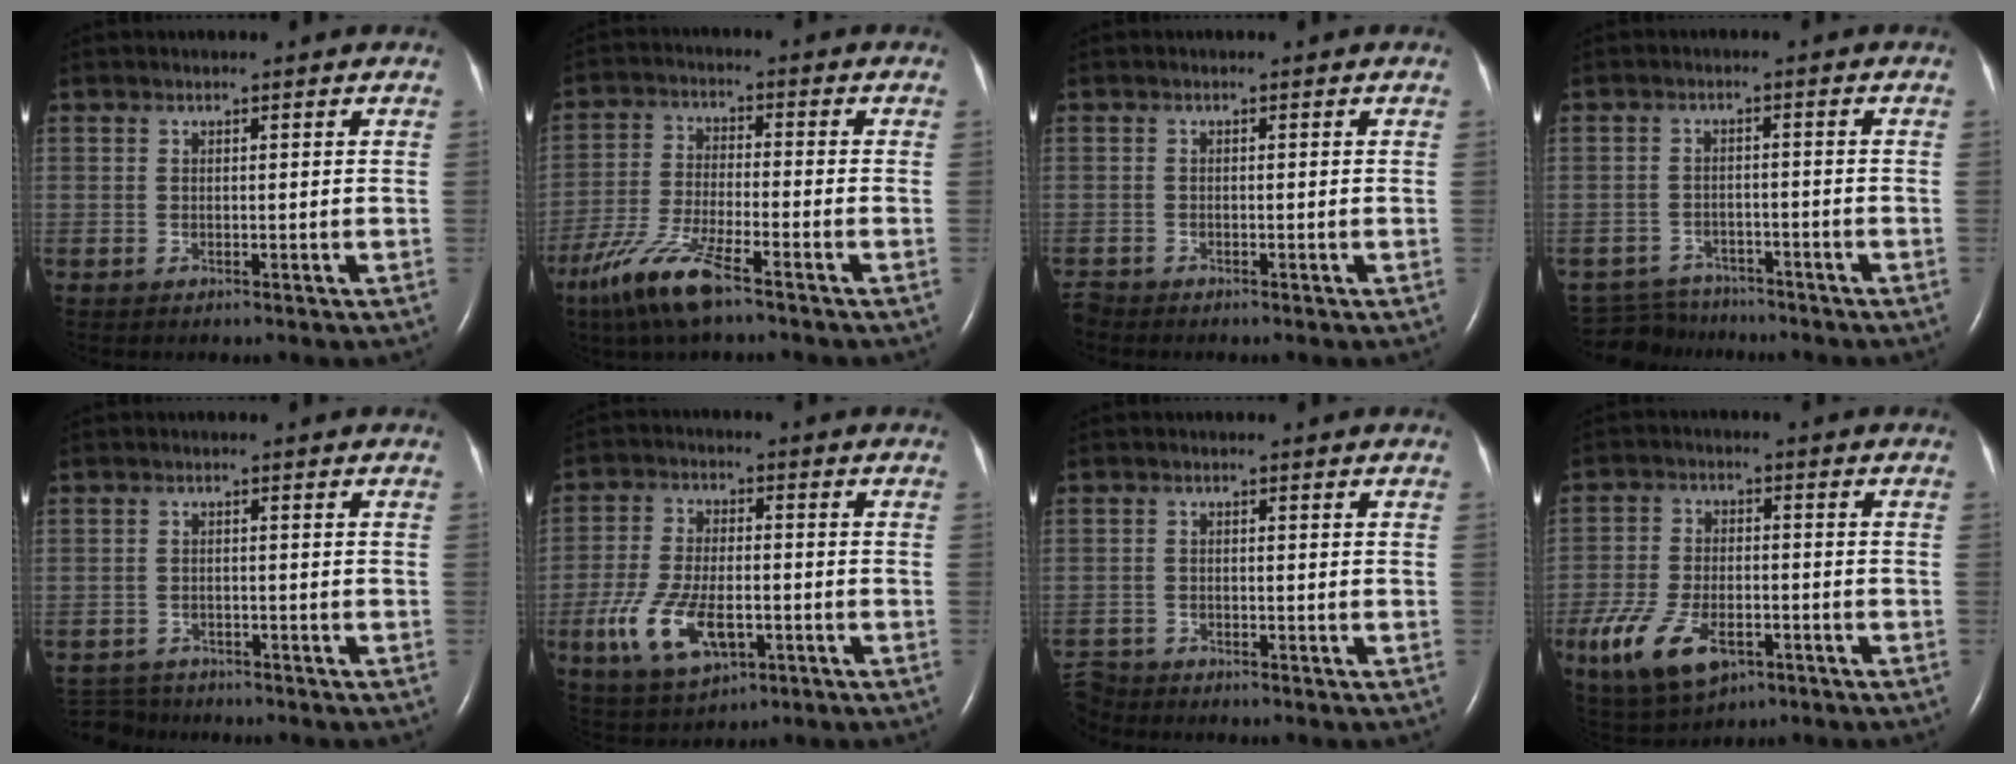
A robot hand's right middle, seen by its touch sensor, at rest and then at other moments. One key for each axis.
{"total": 9.3, "fx": -6.3, "fy": 1.1, "fz": 6.8, "tx": -0.152, "ty": -0.023, "tz": -0.123}
{"total": 1.2, "fx": -1.1, "fy": 0.0, "fz": -0.2, "tx": 0.005, "ty": -0.007, "tz": -0.021}
{"total": 6.4, "fx": -6.0, "fy": 2.1, "fz": -0.3, "tx": 0.003, "ty": 0.002, "tz": -0.097}
{"total": 4.3, "fx": -4.1, "fy": 1.3, "fz": -0.6, "tx": 0.005, "ty": -0.008, "tz": -0.070}
{"total": 10.9, "fx": -3.9, "fy": 5.0, "fz": 8.9, "tx": -0.193, "ty": -0.005, "tz": -0.061}
{"total": 3.5, "fx": -3.4, "fy": 0.7, "fz": -0.5, "tx": 0.010, "ty": -0.012, "tz": -0.065}
{"total": 10.9, "fx": -5.2, "fy": 5.5, "fz": 7.9, "tx": -0.168, "ty": -0.009, "tz": -0.085}